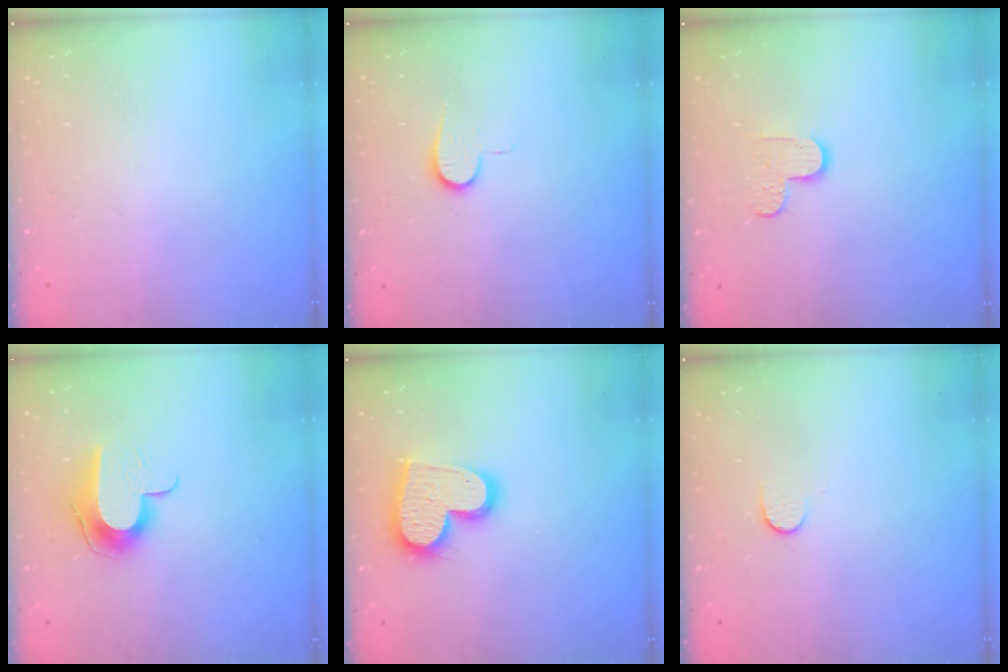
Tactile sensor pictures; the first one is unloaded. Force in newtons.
{"total": 6.3, "press": 6.2, "slide": 0.8}
{"total": 5.3, "press": 5.3, "slide": 0.3}
{"total": 9.9, "press": 9.9, "slide": 0.3}
{"total": 16.9, "press": 16.9, "slide": 1.5}
{"total": 5.7, "press": 5.6, "slide": 0.6}